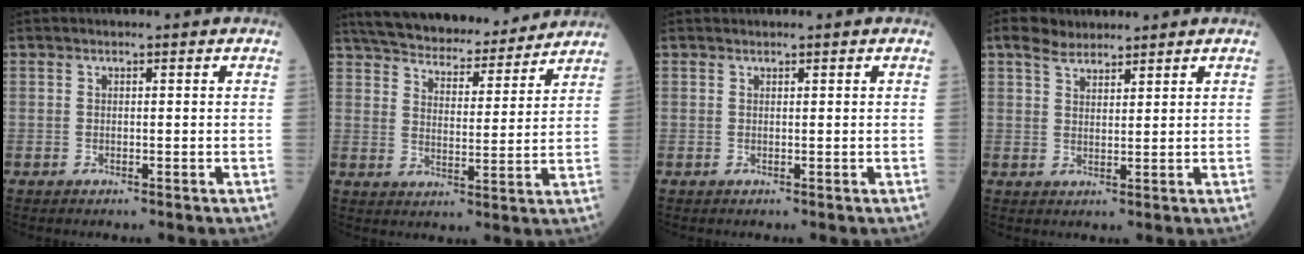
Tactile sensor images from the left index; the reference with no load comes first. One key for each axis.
{"total": 20.1, "fx": 18.2, "fy": 4.4, "fz": 7.4, "tx": -0.127, "ty": 0.017, "tz": 0.258}
{"total": 0.0}
{"total": 3.1, "fx": 2.6, "fy": 1.4, "fz": 1.1, "tx": -0.030, "ty": 0.012, "tz": 0.050}